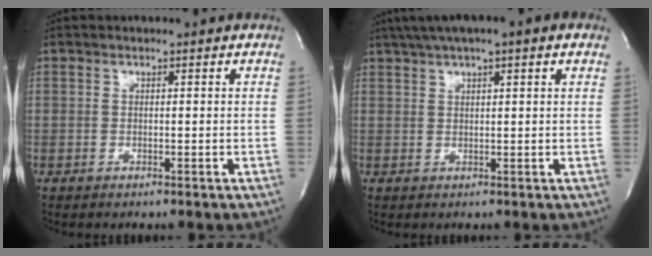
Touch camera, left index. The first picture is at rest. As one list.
[{"total": 9.3, "force": [6.1, 1.3, 6.8], "torque": [-0.112, 0.041, 0.089]}]